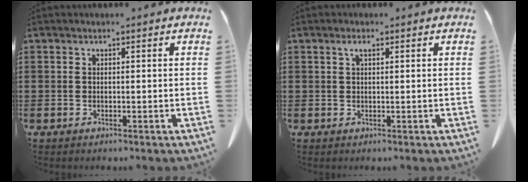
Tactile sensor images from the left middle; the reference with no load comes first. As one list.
[{"total": 1.5, "force": [0.7, 0.4, 1.3], "torque": [-0.027, 0.002, 0.012]}]